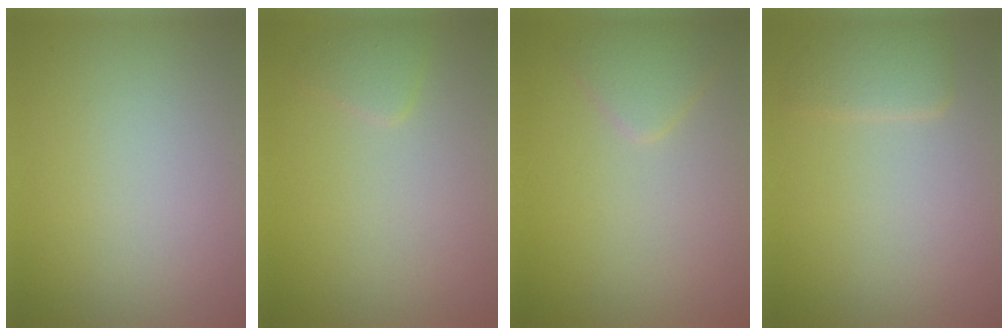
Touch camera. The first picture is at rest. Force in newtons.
{"total": 1.2, "press": 1.2, "slide": 0.1}
{"total": 1.9, "press": 1.9, "slide": 0.1}
{"total": 2.0, "press": 2.0, "slide": 0.3}